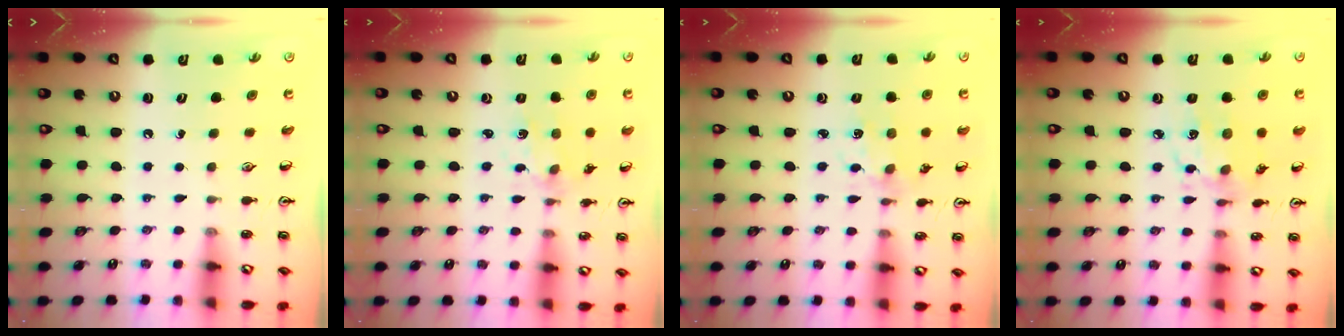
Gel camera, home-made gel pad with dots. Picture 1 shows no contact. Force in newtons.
{"total": 1.1, "press": 1.0, "slide": 0.3}
{"total": 2.0, "press": 2.0, "slide": 0.2}
{"total": 7.1, "press": 7.1, "slide": 0.5}